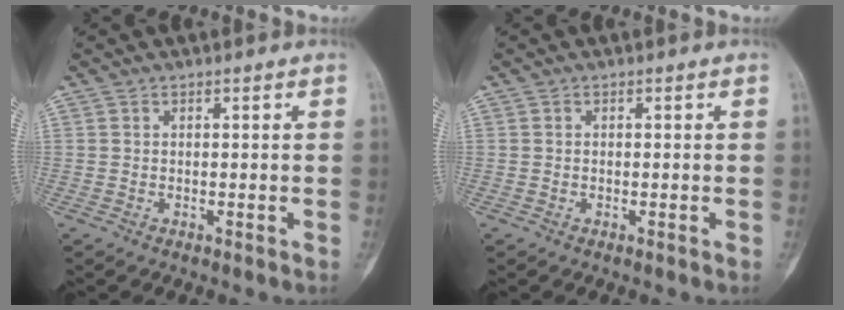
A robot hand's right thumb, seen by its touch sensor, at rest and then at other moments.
{"total": 0.0}